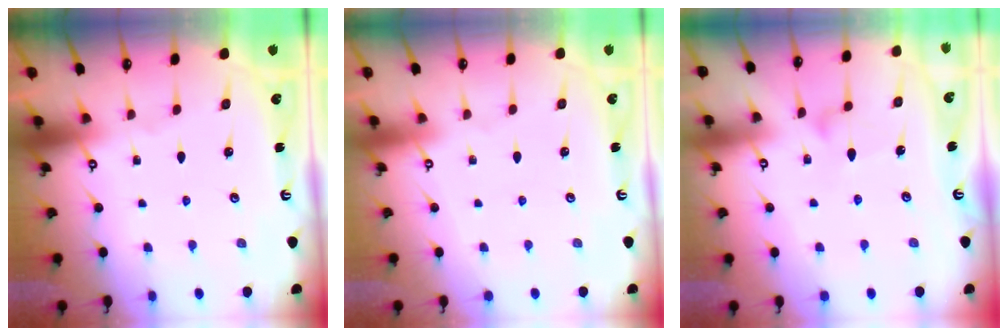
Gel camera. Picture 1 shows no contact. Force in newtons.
{"total": 4.0, "press": 4.0, "slide": 0.2}
{"total": 8.8, "press": 8.7, "slide": 0.5}